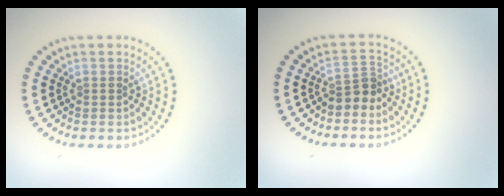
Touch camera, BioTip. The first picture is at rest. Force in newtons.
{"total": 2.3, "press": 1.8, "slide": 1.4}